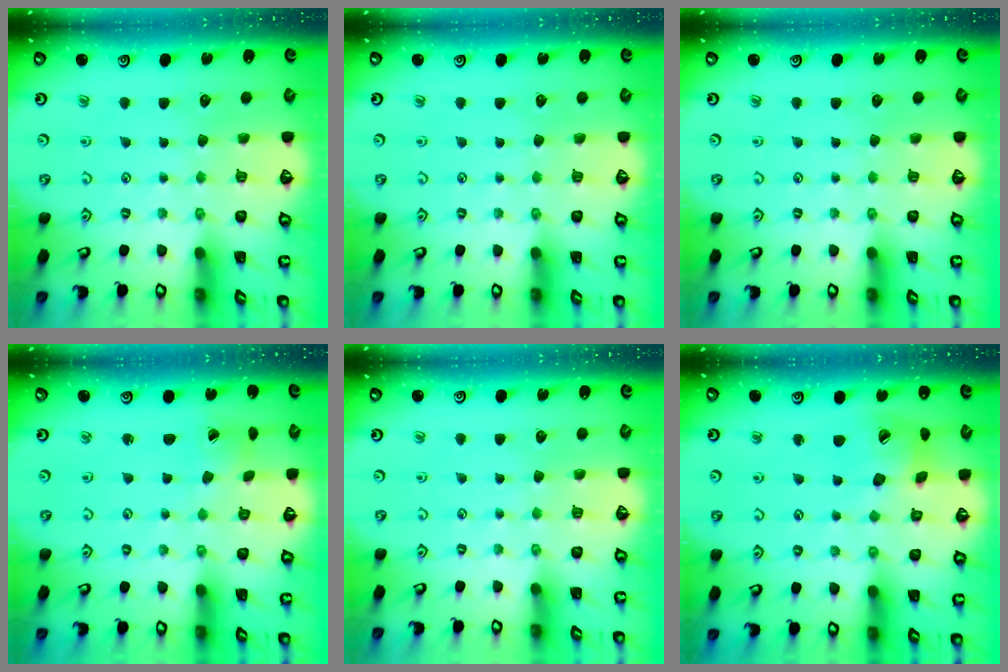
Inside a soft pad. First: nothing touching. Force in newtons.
{"total": 0.0}
{"total": 0.0}
{"total": 2.2, "press": 2.2, "slide": 0.2}
{"total": 0.0}
{"total": 14.3, "press": 14.2, "slide": 2.1}